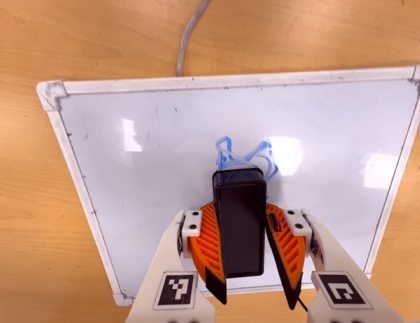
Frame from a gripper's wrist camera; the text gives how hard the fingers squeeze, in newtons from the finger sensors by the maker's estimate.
{"total": 12.8, "left": 14.3, "right": 11.4}